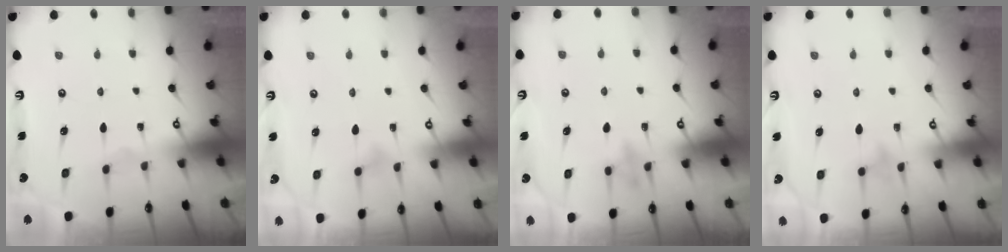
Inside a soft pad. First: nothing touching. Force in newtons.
{"total": 3.9, "press": 3.9, "slide": 0.2}
{"total": 6.8, "press": 6.7, "slide": 1.0}
{"total": 7.3, "press": 7.2, "slide": 0.7}